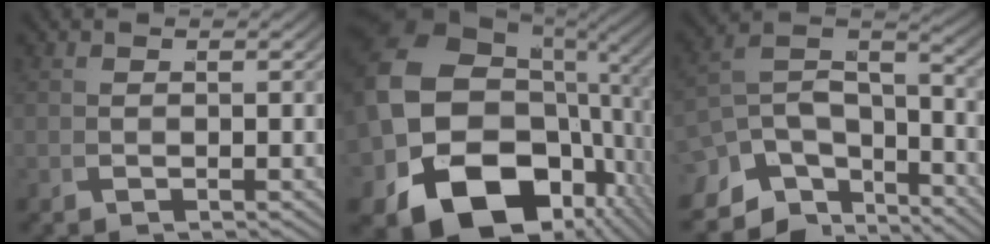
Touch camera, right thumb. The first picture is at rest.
{"total": 21.3, "force": [-3.7, 15.1, 14.5], "torque": [-0.275, -0.067, -0.039]}
{"total": 10.2, "force": [-1.3, 7.0, 7.2], "torque": [-0.142, -0.022, -0.020]}